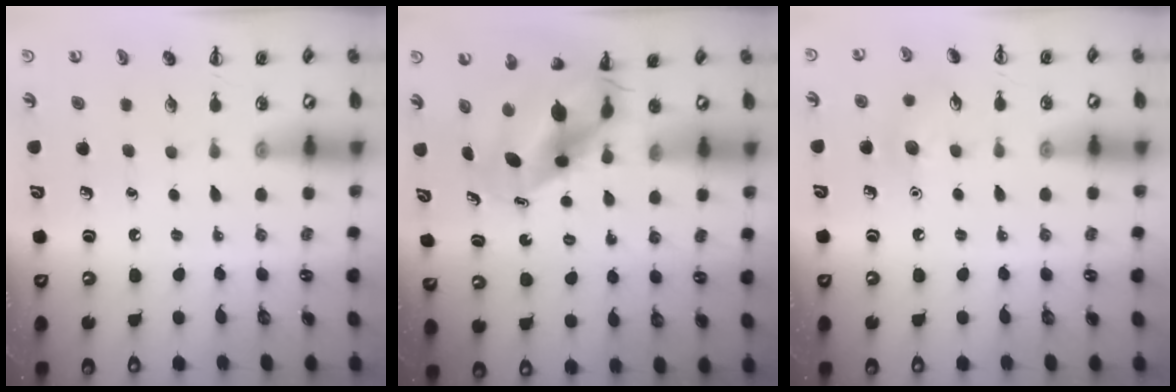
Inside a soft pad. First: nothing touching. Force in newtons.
{"total": 7.3, "press": 7.0, "slide": 1.9}
{"total": 6.9, "press": 6.7, "slide": 1.8}